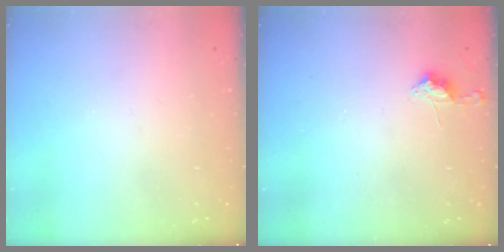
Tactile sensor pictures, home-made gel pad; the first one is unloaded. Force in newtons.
{"total": 8.7, "press": 8.6, "slide": 0.7}